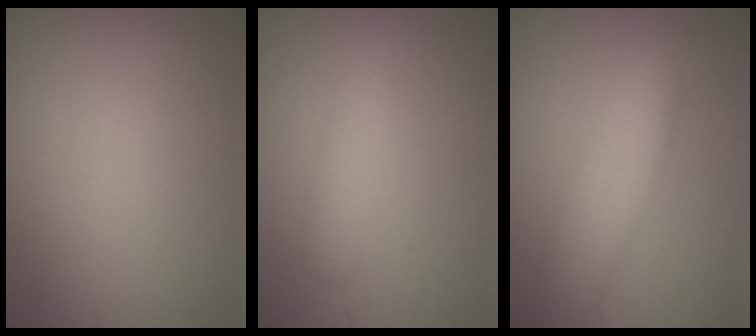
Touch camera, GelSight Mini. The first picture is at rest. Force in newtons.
{"total": 2.3, "press": 2.3, "slide": 0.0}
{"total": 4.6, "press": 4.6, "slide": 0.2}